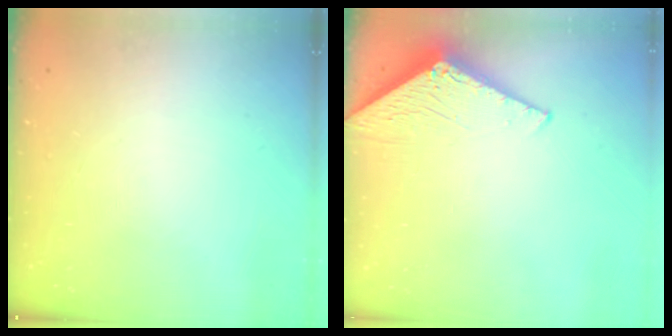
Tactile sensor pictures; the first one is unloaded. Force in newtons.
{"total": 2.8, "press": 2.8, "slide": 0.2}